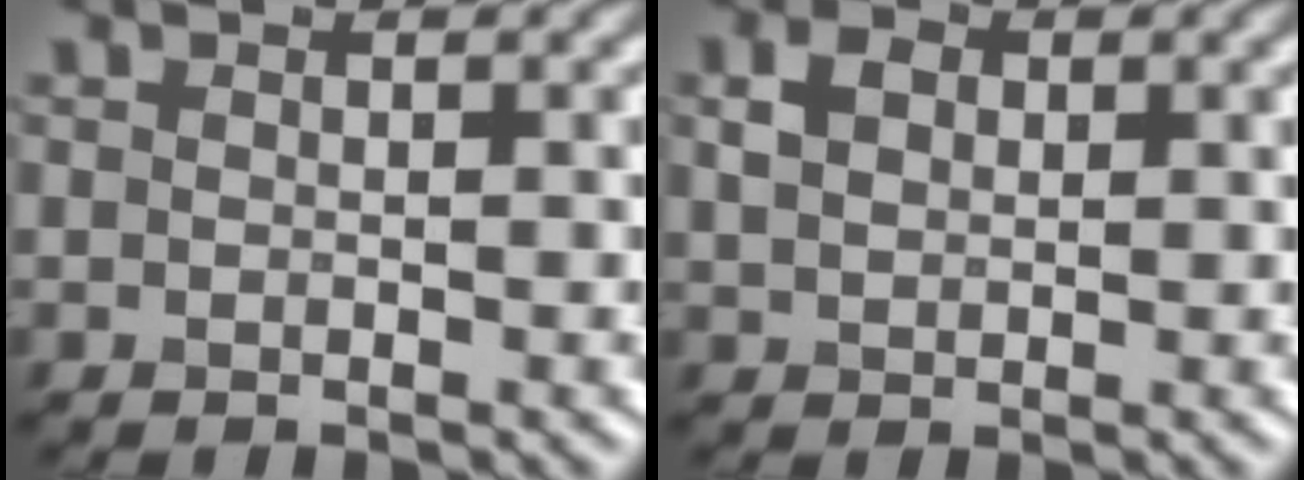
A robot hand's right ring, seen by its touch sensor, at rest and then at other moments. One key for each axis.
{"total": 2.6, "fx": 1.0, "fy": 1.9, "fz": 1.5, "tx": -0.034, "ty": 0.005, "tz": 0.018}